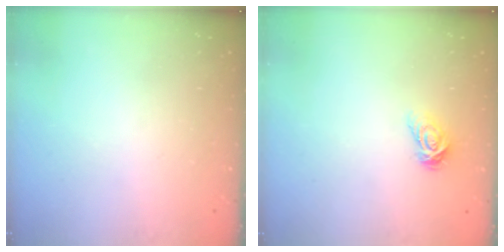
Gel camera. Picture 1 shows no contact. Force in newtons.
{"total": 3.8, "press": 3.8, "slide": 0.2}